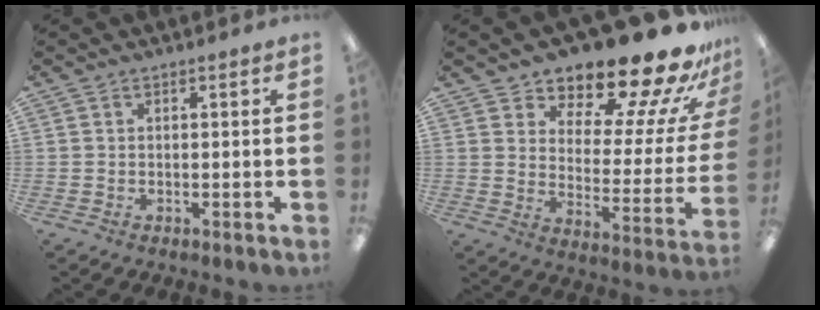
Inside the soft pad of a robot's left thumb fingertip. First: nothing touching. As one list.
[{"total": 17.7, "force": [15.1, 4.9, 7.8], "torque": [-0.111, -0.122, 0.247]}]